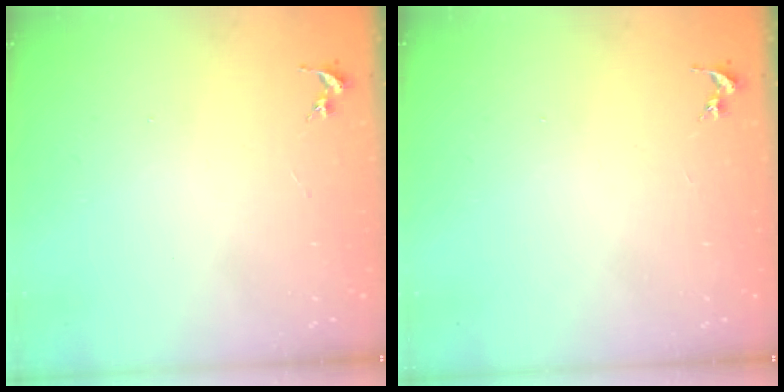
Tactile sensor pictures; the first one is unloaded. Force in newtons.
{"total": 0.0}